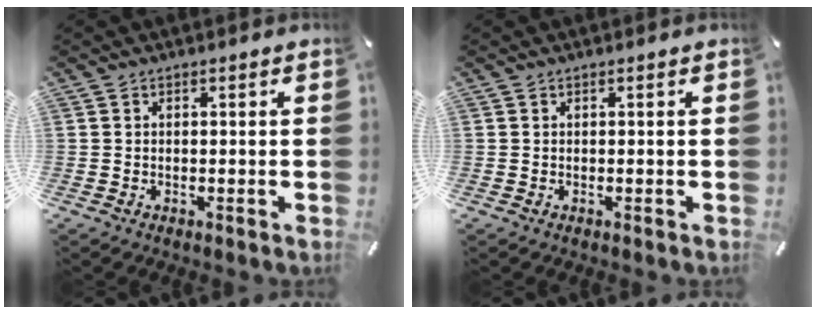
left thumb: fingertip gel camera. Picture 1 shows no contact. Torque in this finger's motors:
{"motor_torque": [0.00, 0.00, 0.03, 0.03, 0.00]}